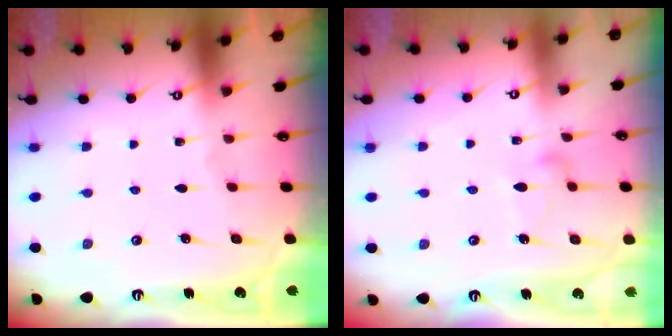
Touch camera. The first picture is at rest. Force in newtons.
{"total": 8.2, "press": 8.2, "slide": 0.4}